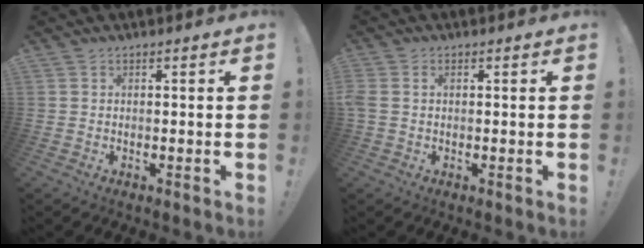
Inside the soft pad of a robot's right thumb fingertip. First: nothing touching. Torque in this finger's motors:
{"motor_torque": [0.21, 0.22, 0.31, 0.63, 0.39]}